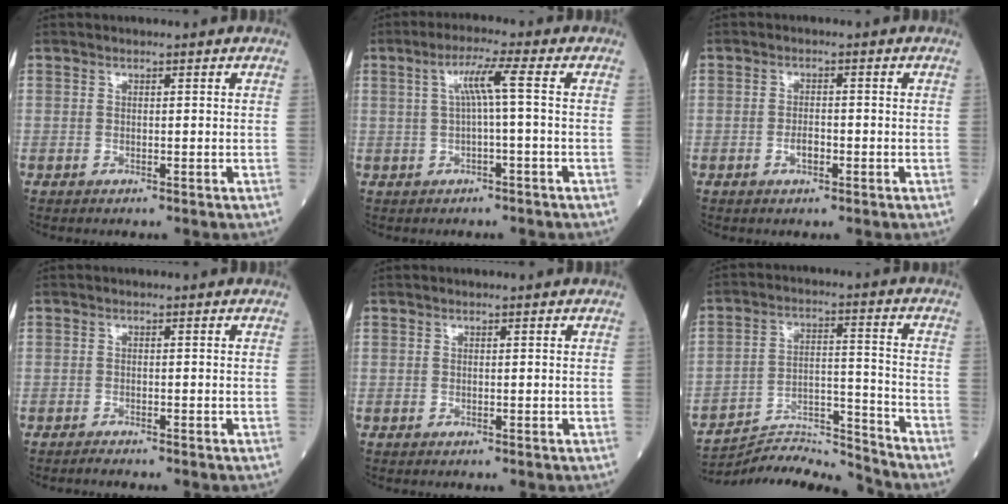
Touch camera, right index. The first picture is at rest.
{"total": 4.6, "force": [0.4, -0.6, 4.5], "torque": [-0.085, 0.015, 0.013]}
{"total": 2.2, "force": [-0.8, 0.9, 1.8], "torque": [-0.031, 0.003, -0.013]}
{"total": 1.4, "force": [-1.4, -0.2, 0.3], "torque": [-0.010, -0.002, -0.023]}
{"total": 0.0}
{"total": 12.1, "force": [-12.0, -1.7, -0.4], "torque": [0.000, 0.032, -0.209]}